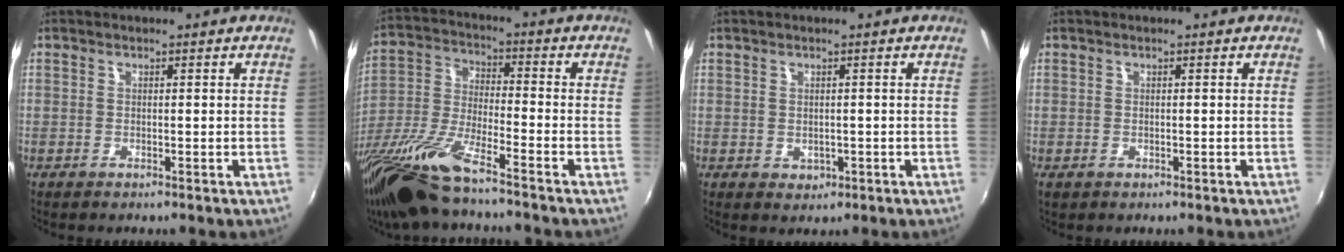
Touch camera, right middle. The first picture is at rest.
{"total": 15.4, "force": [-11.8, 1.8, 9.7], "torque": [-0.205, -0.037, -0.231]}
{"total": 1.7, "force": [0.0, 1.6, 0.6], "torque": [-0.004, 0.000, 0.004]}
{"total": 0.5, "force": [-0.2, 0.4, 0.2], "torque": [-0.004, -0.001, -0.002]}